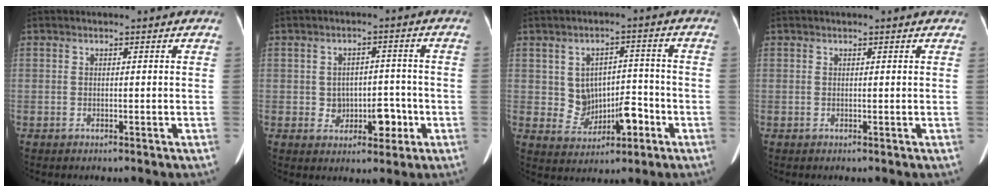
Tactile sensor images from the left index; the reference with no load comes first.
{"total": 5.3, "force": [-1.3, 3.9, 3.3], "torque": [-0.039, 0.019, -0.008]}
{"total": 6.1, "force": [-1.6, 4.4, 3.9], "torque": [-0.051, 0.021, -0.011]}
{"total": 1.4, "force": [1.1, 0.1, 0.8], "torque": [-0.010, 0.012, 0.014]}